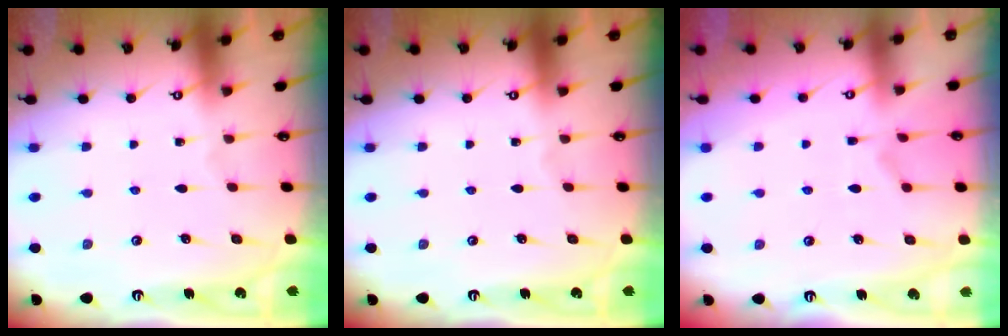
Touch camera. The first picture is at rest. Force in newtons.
{"total": 0.0}
{"total": 3.9, "press": 3.7, "slide": 1.2}